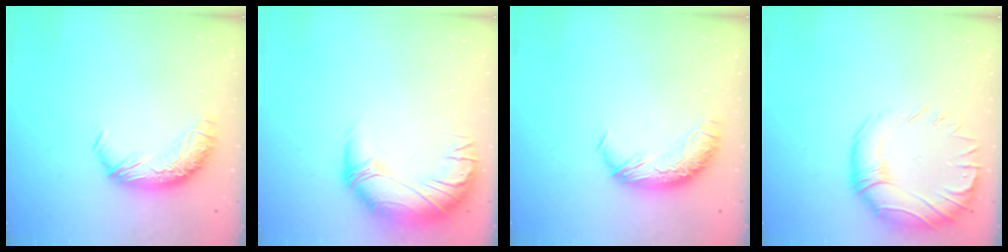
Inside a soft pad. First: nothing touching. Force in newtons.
{"total": 2.8, "press": 0.8, "slide": 2.7}
{"total": 0.0}
{"total": 5.2, "press": 3.1, "slide": 4.1}